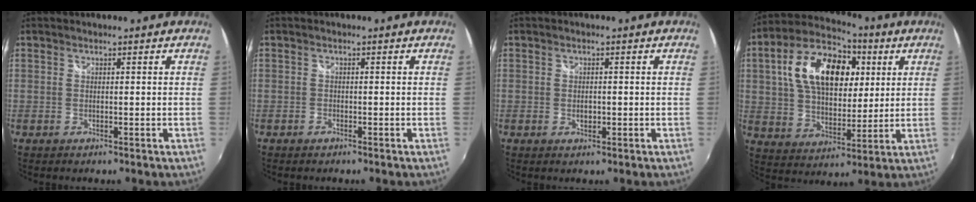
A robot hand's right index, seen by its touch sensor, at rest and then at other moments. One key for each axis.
{"total": 0.9, "fx": -0.7, "fy": 0.6, "fz": 0.1, "tx": -0.005, "ty": -0.002, "tz": -0.014}
{"total": 1.5, "fx": -0.4, "fy": 1.1, "fz": 1.0, "tx": -0.017, "ty": -0.001, "tz": -0.006}
{"total": 19.9, "fx": 5.7, "fy": 12.1, "fz": 14.7, "tx": -0.287, "ty": 0.039, "tz": 0.098}